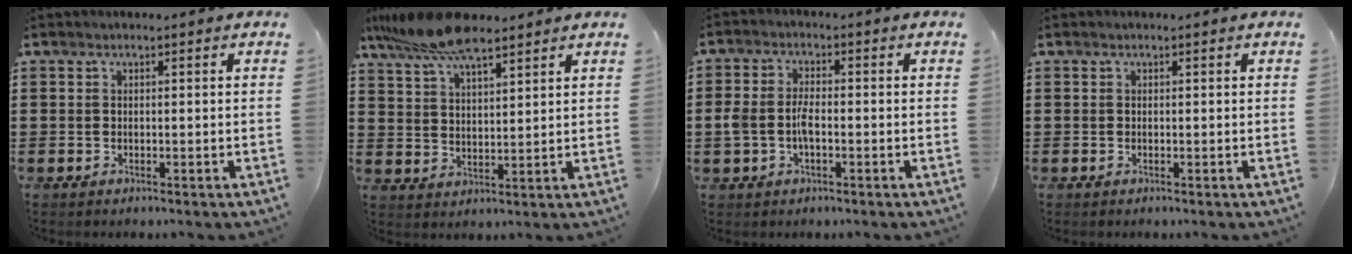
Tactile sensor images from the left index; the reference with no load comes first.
{"total": 9.5, "force": [7.6, 2.2, 5.3], "torque": [-0.121, -0.011, 0.141]}
{"total": 4.4, "force": [-1.0, 2.3, 3.6], "torque": [-0.087, -0.001, -0.022]}
{"total": 0.0}